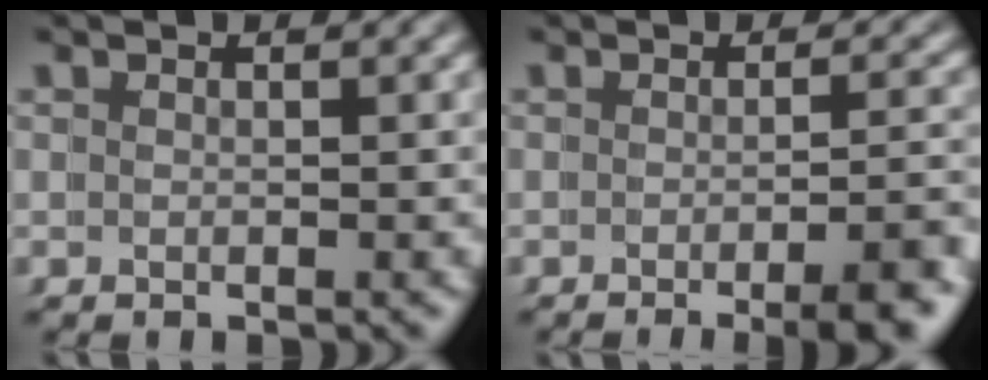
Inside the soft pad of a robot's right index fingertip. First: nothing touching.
{"total": 4.8, "force": [-3.7, -0.5, 3.0], "torque": [-0.023, -0.003, -0.055]}